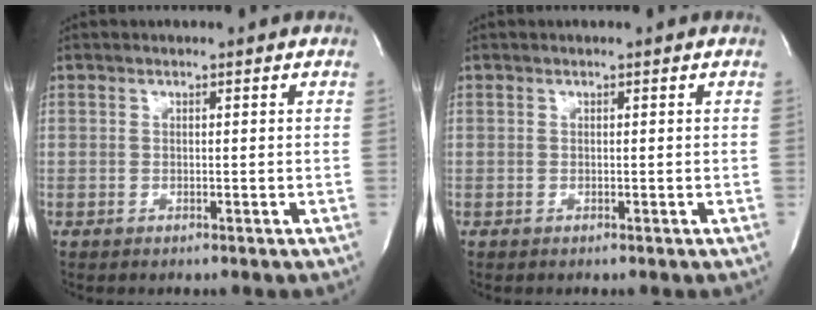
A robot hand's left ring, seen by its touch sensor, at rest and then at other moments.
{"total": 0.0}